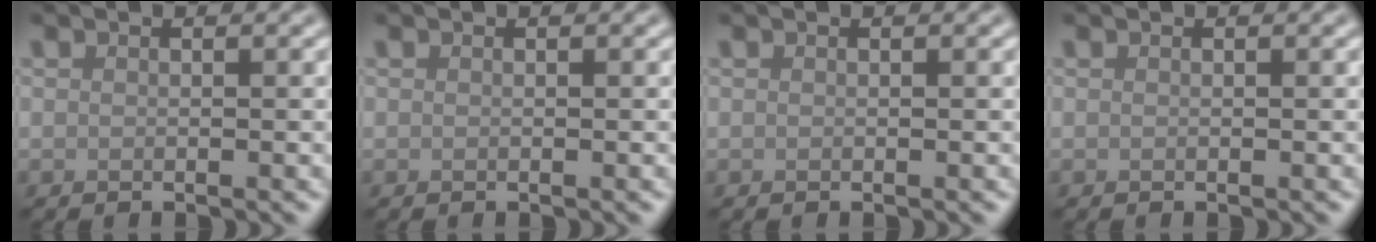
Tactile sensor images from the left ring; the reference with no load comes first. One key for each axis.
{"total": 0.0}
{"total": 0.0}
{"total": 0.0}